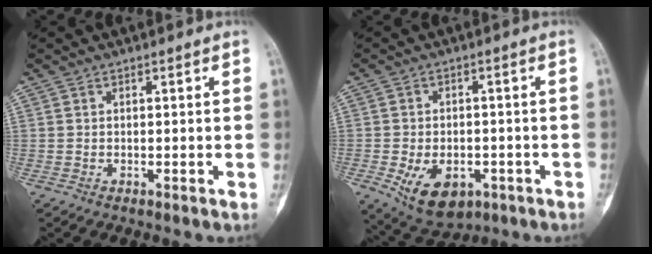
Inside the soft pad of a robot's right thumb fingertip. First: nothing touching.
{"total": 10.4, "force": [-3.9, 6.8, 6.9], "torque": [-0.098, 0.007, -0.046]}